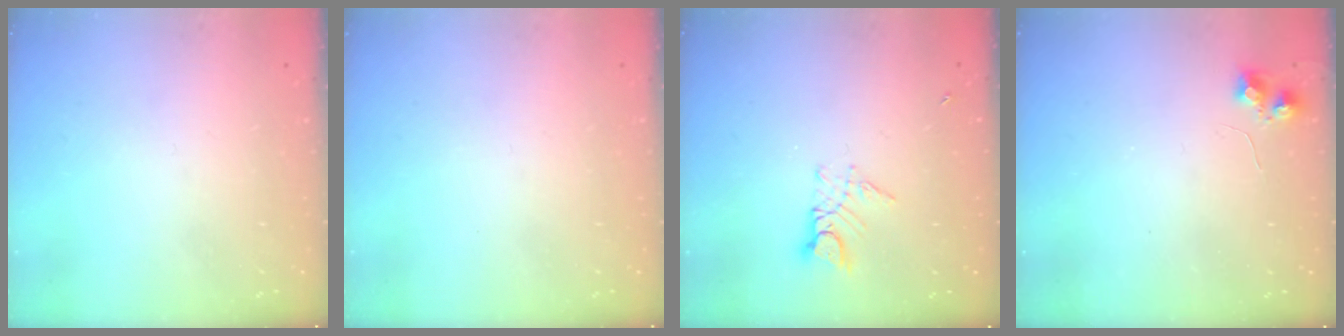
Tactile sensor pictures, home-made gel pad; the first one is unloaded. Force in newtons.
{"total": 0.0}
{"total": 6.7, "press": 6.7, "slide": 0.6}
{"total": 5.9, "press": 5.9, "slide": 0.7}